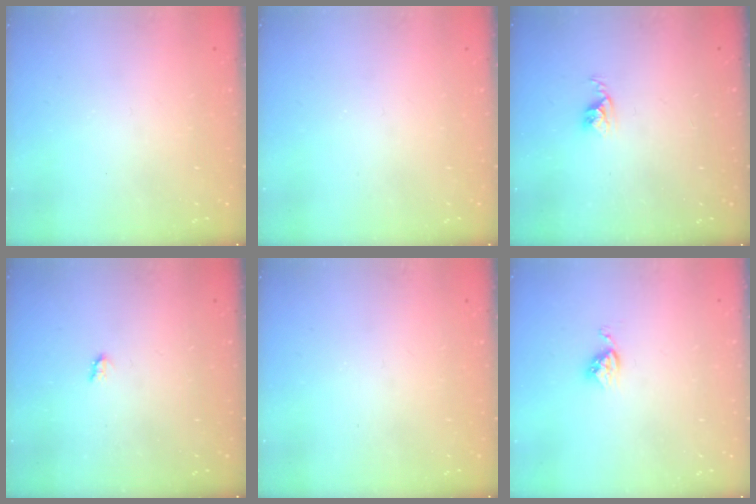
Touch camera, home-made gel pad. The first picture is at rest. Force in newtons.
{"total": 0.0}
{"total": 2.5, "press": 2.5, "slide": 0.4}
{"total": 1.7, "press": 1.6, "slide": 0.3}
{"total": 0.0}
{"total": 3.9, "press": 3.9, "slide": 0.4}